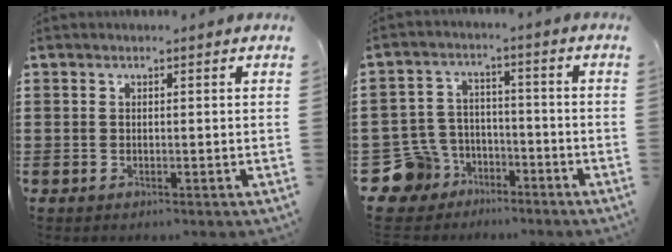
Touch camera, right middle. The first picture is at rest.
{"total": 8.6, "force": [-5.6, 6.1, 2.2], "torque": [-0.094, 0.011, -0.112]}